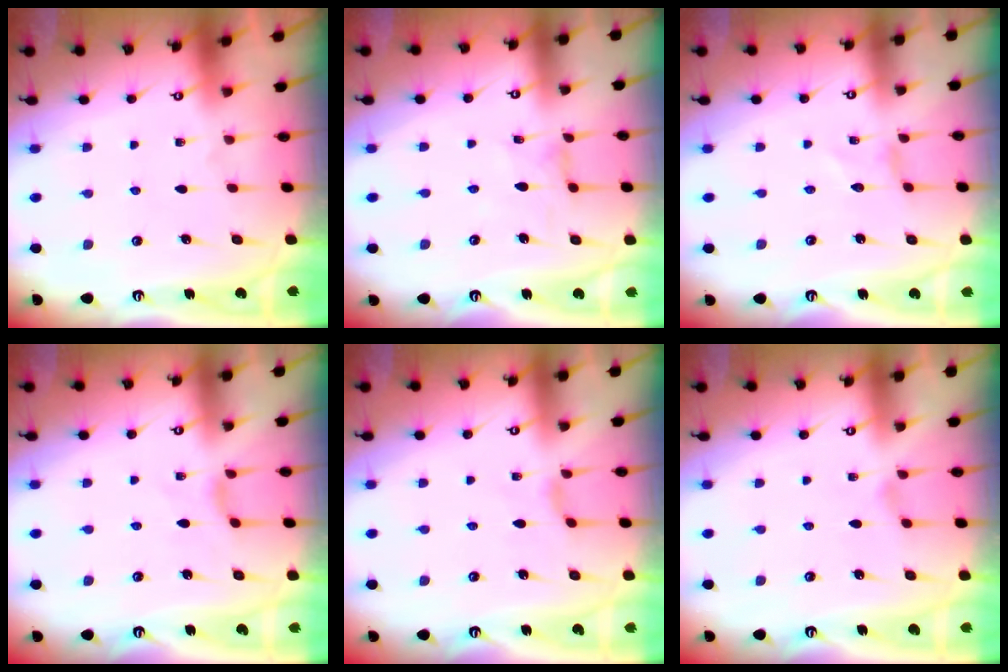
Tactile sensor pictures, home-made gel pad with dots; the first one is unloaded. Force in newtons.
{"total": 2.0, "press": 2.0, "slide": 0.3}
{"total": 0.0}
{"total": 2.3, "press": 2.2, "slide": 0.6}
{"total": 2.1, "press": 2.1, "slide": 0.4}
{"total": 0.0}